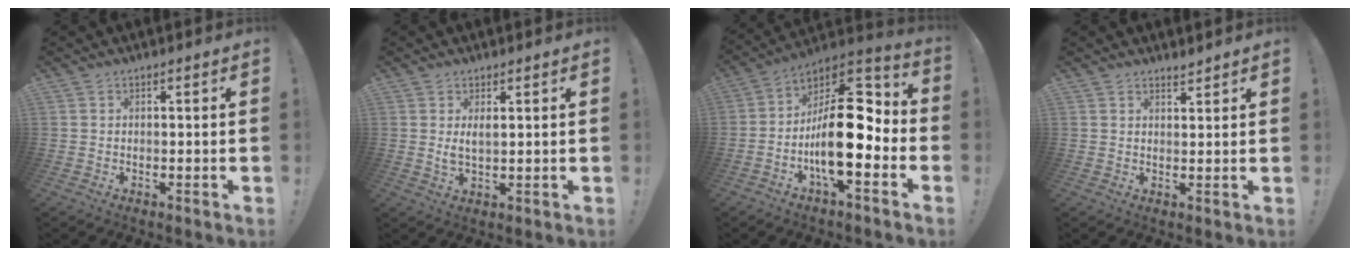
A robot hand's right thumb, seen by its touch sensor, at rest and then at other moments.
{"total": 3.1, "force": [1.2, 1.1, 2.7], "torque": [-0.040, -0.010, 0.017]}
{"total": 20.8, "force": [-3.6, 9.2, 18.3], "torque": [-0.304, 0.018, -0.053]}
{"total": 2.0, "force": [1.9, 0.3, 0.4], "torque": [-0.002, -0.014, 0.034]}